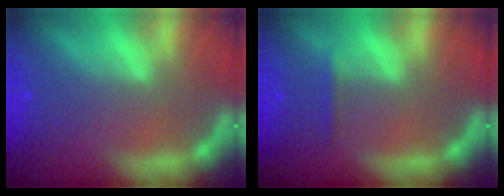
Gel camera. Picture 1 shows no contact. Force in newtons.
{"total": 0.9}